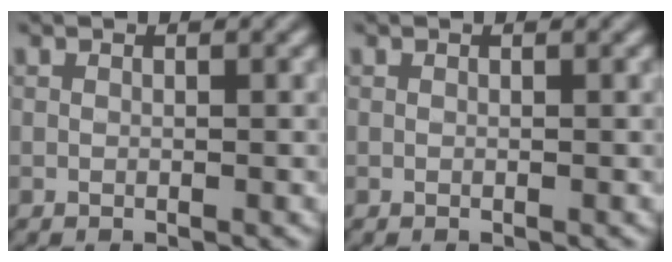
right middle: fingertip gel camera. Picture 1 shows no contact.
{"total": 0.0}